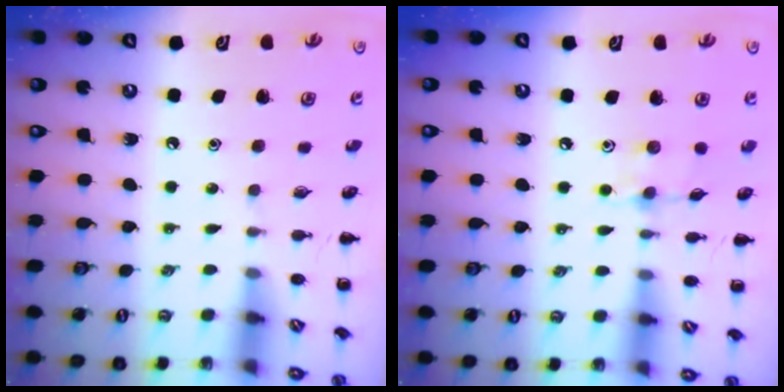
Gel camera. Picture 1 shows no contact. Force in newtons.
{"total": 6.1, "press": 6.0, "slide": 0.8}